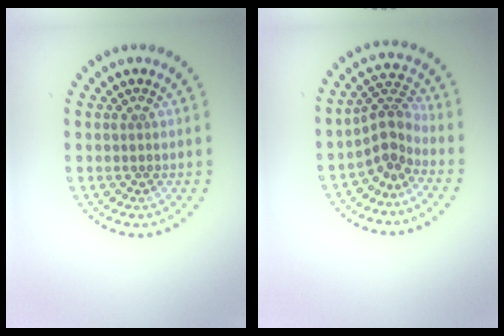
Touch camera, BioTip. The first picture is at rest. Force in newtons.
{"total": 2.9, "press": 2.0, "slide": 2.2}